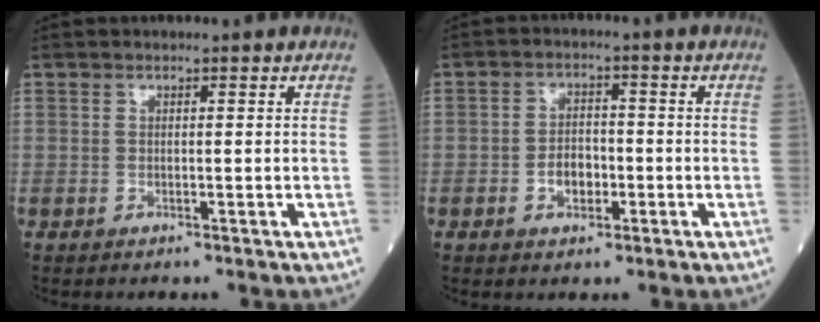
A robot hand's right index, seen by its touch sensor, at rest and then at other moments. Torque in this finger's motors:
{"motor_torque": [0.21, -0.02, 0.11, 0.02]}